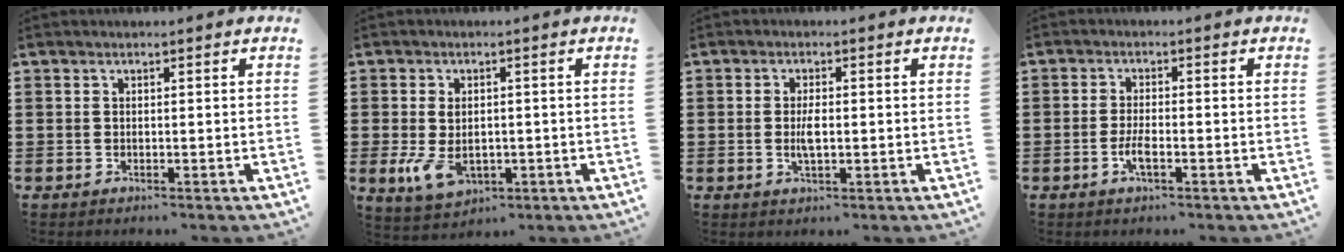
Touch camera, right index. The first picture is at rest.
{"total": 5.7, "force": [-1.0, 3.5, 4.5], "torque": [-0.108, -0.006, -0.021]}
{"total": 3.2, "force": [-0.3, 1.1, 3.0], "torque": [-0.062, -0.003, -0.008]}
{"total": 2.9, "force": [-1.1, 0.7, 2.5], "torque": [-0.059, -0.005, -0.024]}